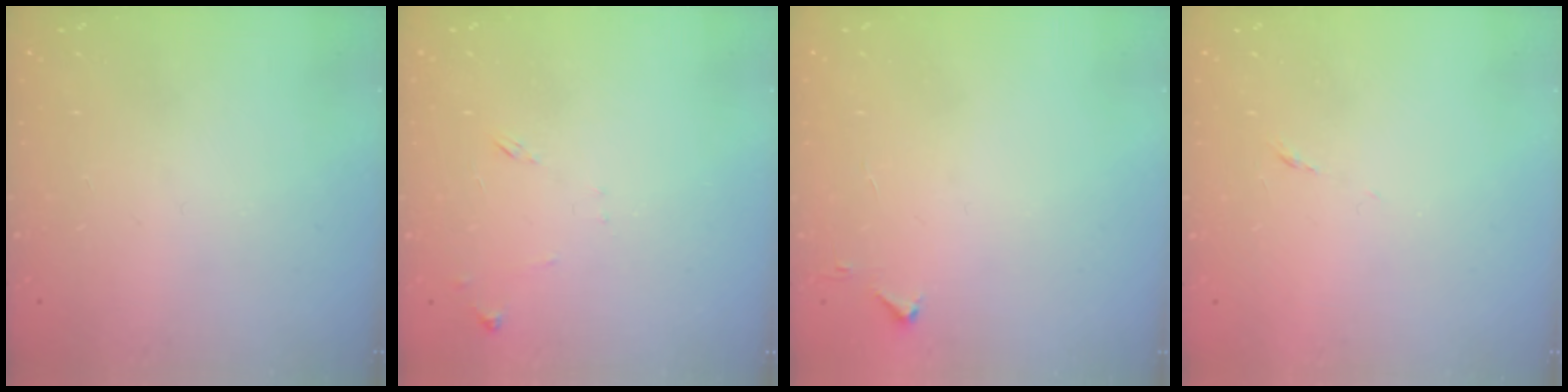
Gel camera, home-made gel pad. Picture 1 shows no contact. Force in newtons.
{"total": 6.7, "press": 6.7, "slide": 0.6}
{"total": 2.8, "press": 2.8, "slide": 0.4}
{"total": 3.8, "press": 3.7, "slide": 0.9}